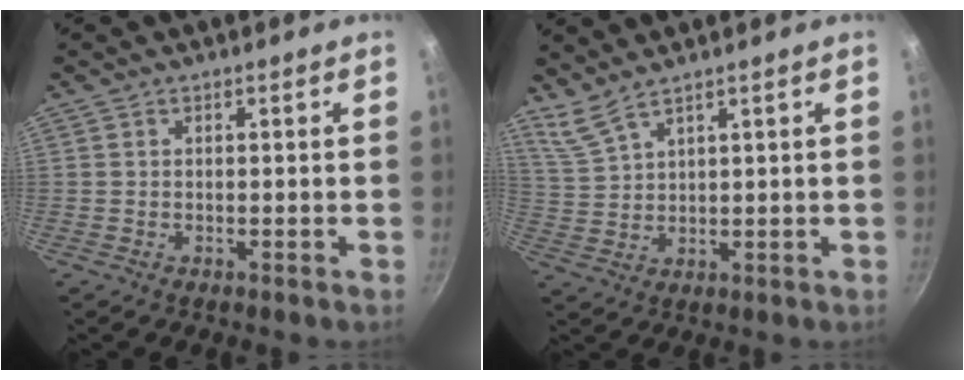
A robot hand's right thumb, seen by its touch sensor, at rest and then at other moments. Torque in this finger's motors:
{"motor_torque": [-0.79, 0.79, -0.25, 0.13, 0.08]}